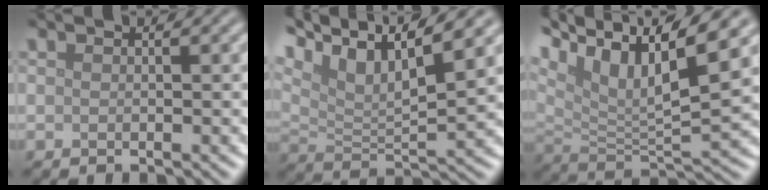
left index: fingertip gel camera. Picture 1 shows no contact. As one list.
[{"total": 11.3, "force": [7.4, 3.5, 7.8], "torque": [-0.157, 0.017, 0.134]}, {"total": 12.4, "force": [7.5, 4.1, 8.9], "torque": [-0.181, 0.021, 0.137]}]